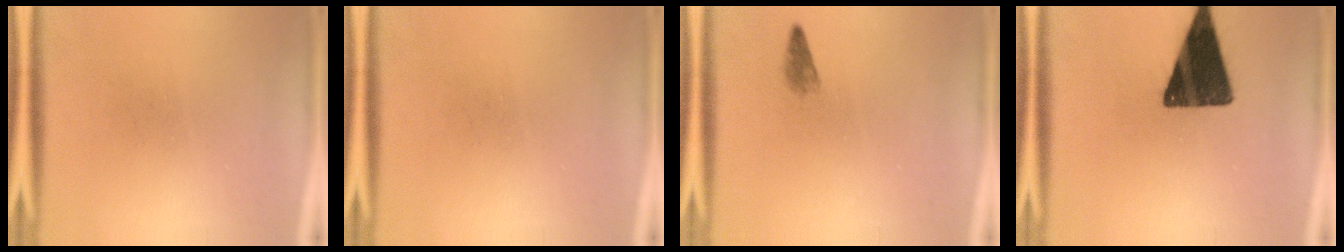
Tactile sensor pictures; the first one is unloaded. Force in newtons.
{"total": 0.0}
{"total": 1.2}
{"total": 16.5}